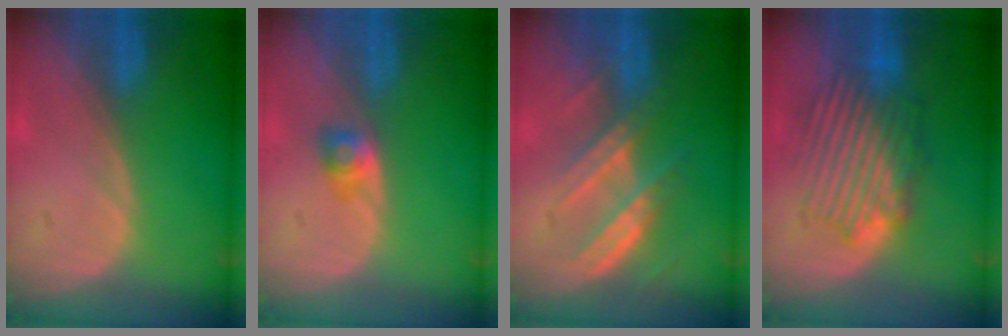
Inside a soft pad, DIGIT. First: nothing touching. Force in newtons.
{"total": 2.7, "press": 2.4, "slide": 1.1}
{"total": 6.6, "press": 6.5, "slide": 0.9}
{"total": 9.0, "press": 8.6, "slide": 2.7}